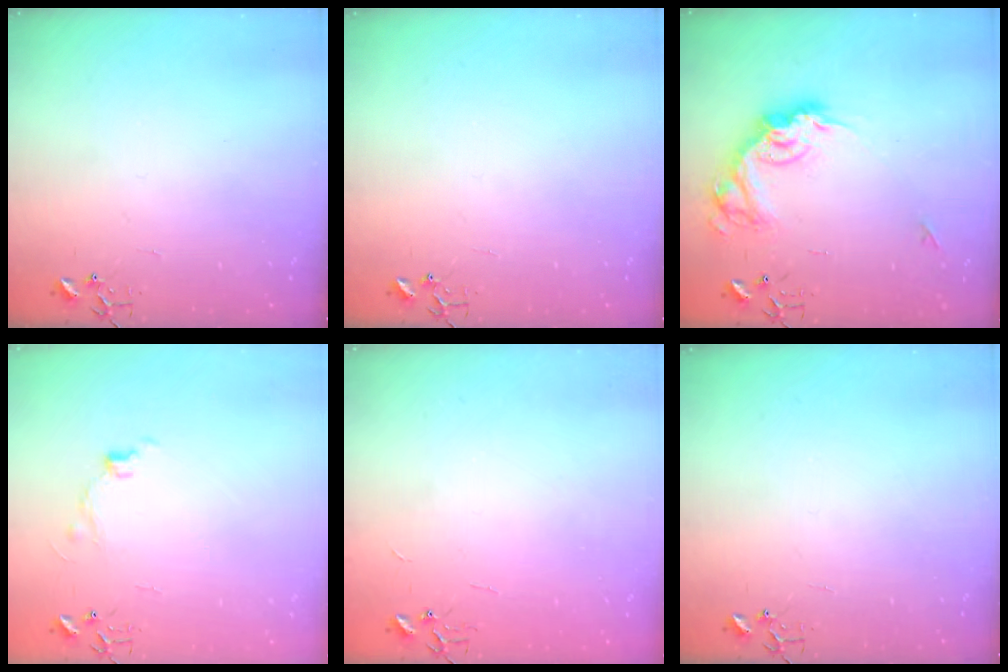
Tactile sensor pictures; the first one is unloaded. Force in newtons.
{"total": 0.0}
{"total": 17.6, "press": 17.6, "slide": 1.0}
{"total": 6.8, "press": 6.8, "slide": 0.7}
{"total": 2.2, "press": 2.2, "slide": 0.3}
{"total": 0.0}